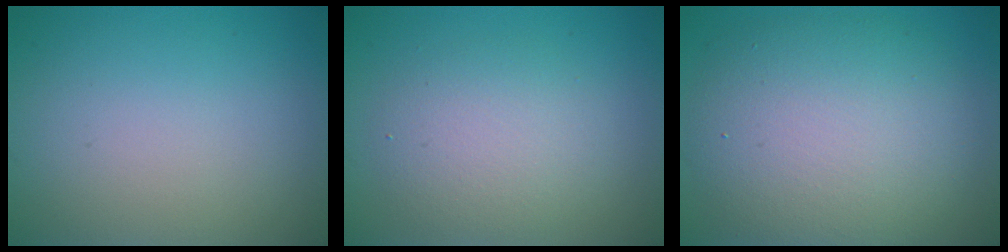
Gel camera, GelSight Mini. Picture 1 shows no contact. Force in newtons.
{"total": 3.8, "press": 3.8, "slide": 0.2}
{"total": 9.6, "press": 9.5, "slide": 0.9}